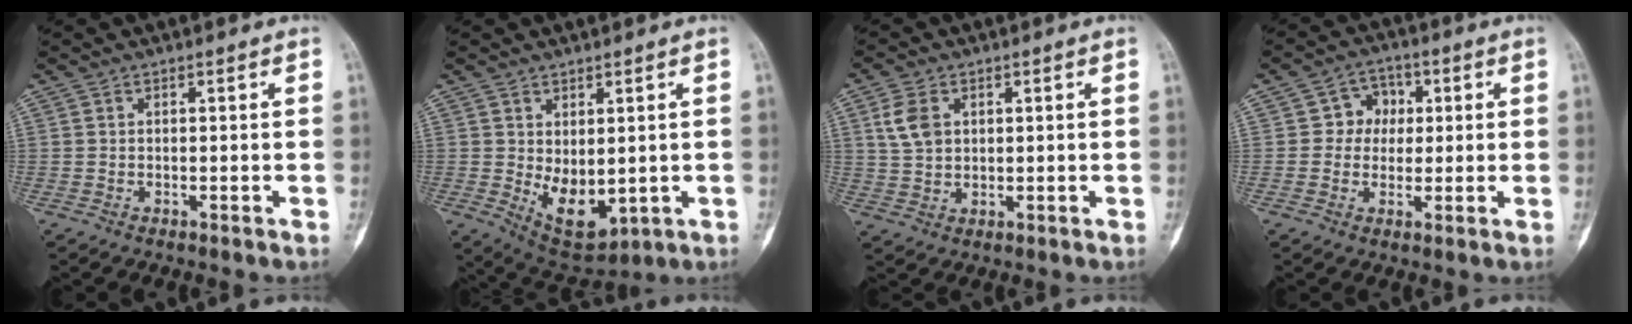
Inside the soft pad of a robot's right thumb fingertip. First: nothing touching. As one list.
[{"total": 8.6, "force": [-0.5, 4.9, 7.0], "torque": [-0.089, -0.015, 0.017]}, {"total": 5.9, "force": [2.0, 4.1, 3.7], "torque": [-0.065, -0.001, 0.043]}, {"total": 6.0, "force": [0.8, 5.5, 2.4], "torque": [0.008, 0.011, 0.003]}]